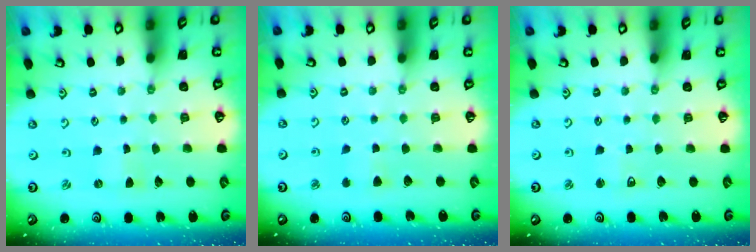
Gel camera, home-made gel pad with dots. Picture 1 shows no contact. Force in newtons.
{"total": 3.4, "press": 3.3, "slide": 0.7}
{"total": 2.8, "press": 2.7, "slide": 0.7}